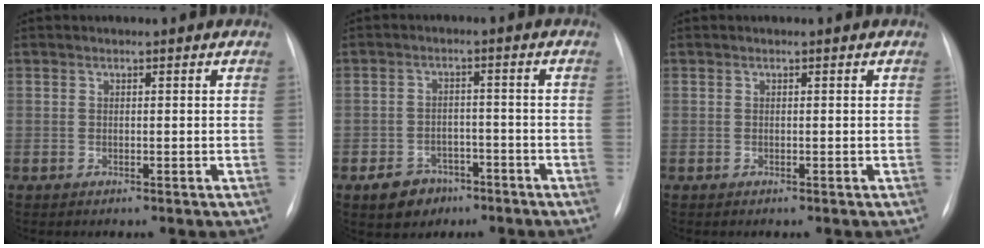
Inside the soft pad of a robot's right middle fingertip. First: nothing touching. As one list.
[{"total": 5.5, "force": [-3.4, 3.9, 1.8], "torque": [-0.030, 0.009, -0.046]}, {"total": 0.0}]